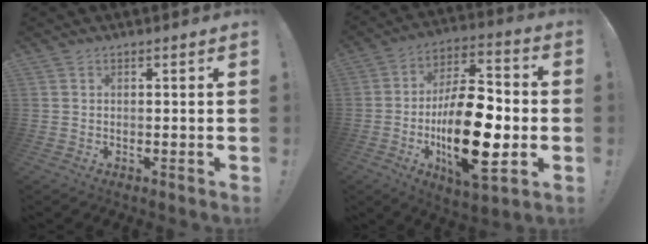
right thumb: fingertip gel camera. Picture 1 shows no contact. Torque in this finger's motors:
{"motor_torque": [0.65, 1.47, 1.55, -1.23, 0.78]}